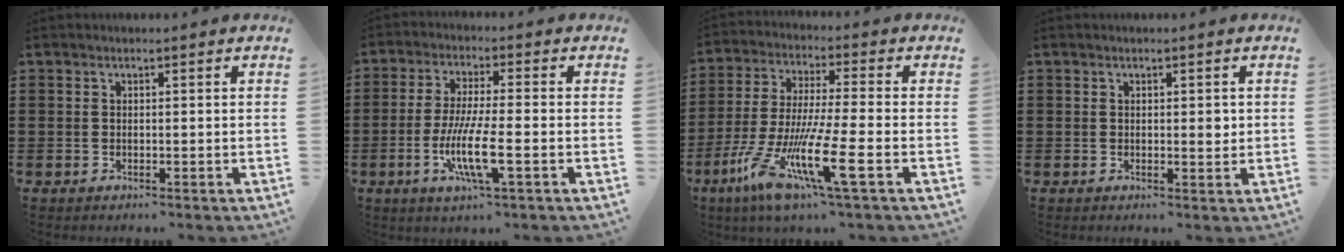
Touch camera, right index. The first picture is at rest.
{"total": 8.7, "force": [-2.8, 1.2, 8.2], "torque": [-0.169, -0.020, -0.055]}
{"total": 14.1, "force": [-6.5, 2.0, 12.3], "torque": [-0.265, -0.013, -0.119]}
{"total": 1.7, "force": [0.3, 0.8, 1.5], "torque": [-0.021, 0.002, 0.002]}